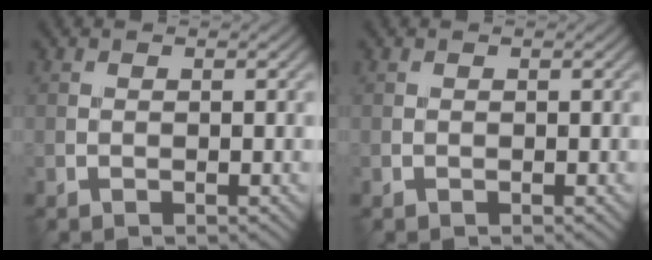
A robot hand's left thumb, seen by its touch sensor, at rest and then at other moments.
{"total": 0.0}